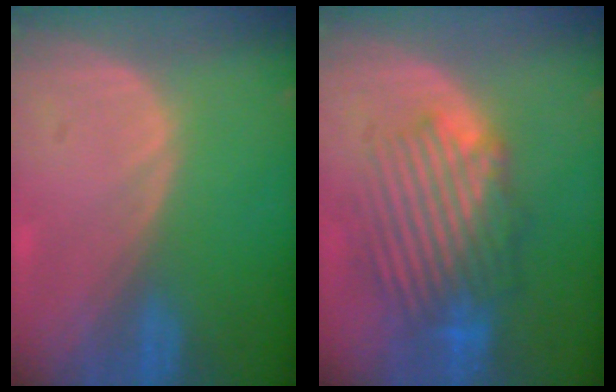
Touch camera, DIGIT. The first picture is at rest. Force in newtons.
{"total": 9.3, "press": 8.8, "slide": 3.0}